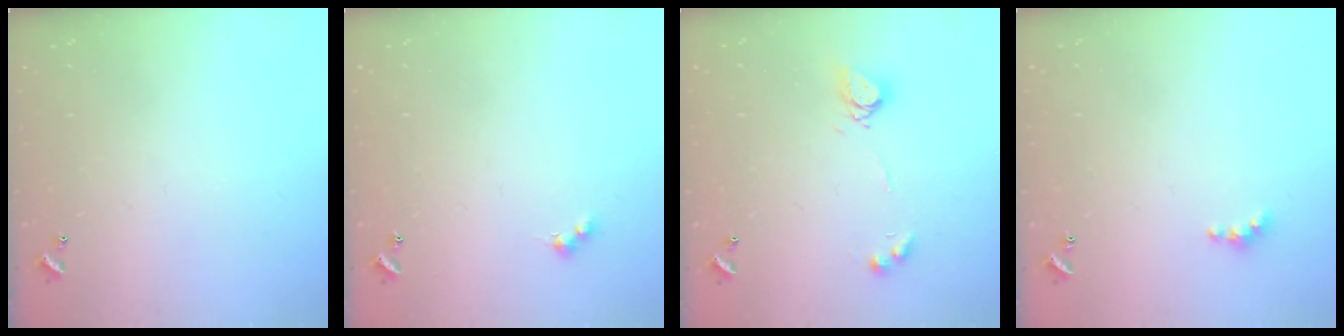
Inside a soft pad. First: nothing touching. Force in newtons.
{"total": 3.0, "press": 2.9, "slide": 0.5}
{"total": 6.7, "press": 6.7, "slide": 0.5}
{"total": 2.8, "press": 2.8, "slide": 0.5}